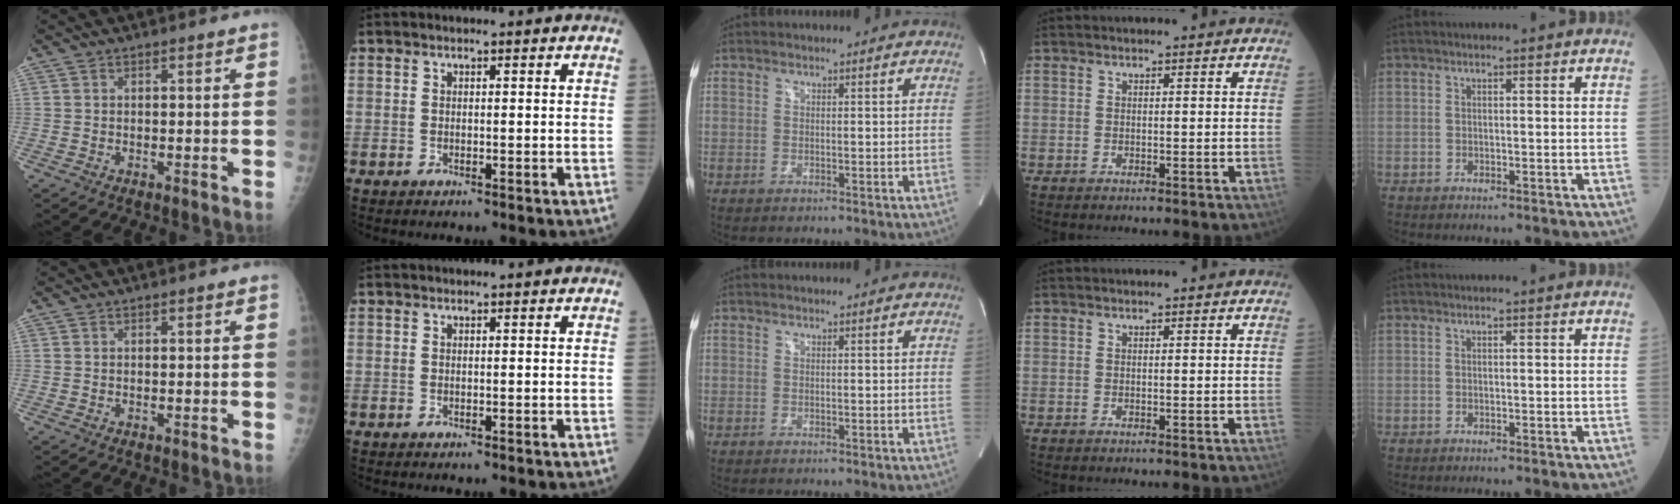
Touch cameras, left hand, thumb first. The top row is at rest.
{}